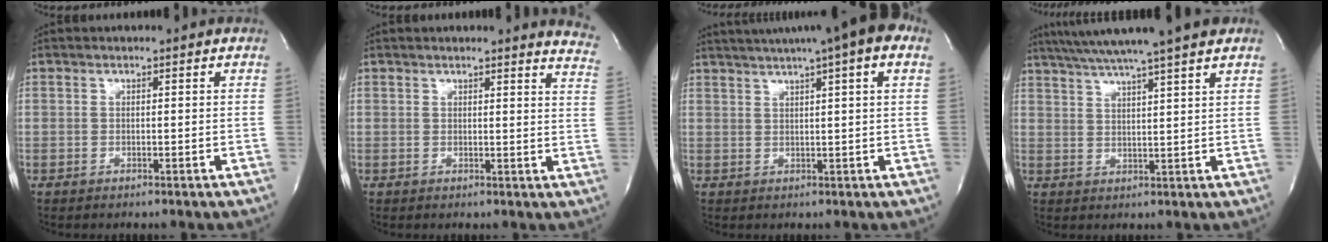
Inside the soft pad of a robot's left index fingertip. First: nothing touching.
{"total": 8.1, "force": [7.8, 0.0, 2.1], "torque": [-0.012, -0.061, 0.052]}
{"total": 12.5, "force": [8.1, 0.7, 9.5], "torque": [-0.155, 0.035, 0.101]}
{"total": 12.8, "force": [10.6, -1.3, 7.1], "torque": [-0.125, 0.011, 0.150]}